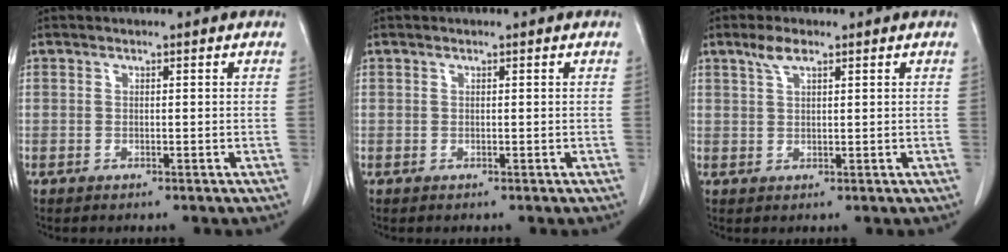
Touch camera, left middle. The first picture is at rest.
{"total": 0.0}
{"total": 2.8, "force": [1.9, 0.7, 2.0], "torque": [-0.044, 0.008, 0.039]}